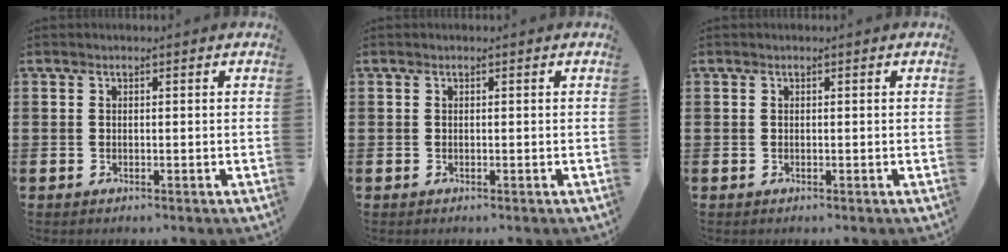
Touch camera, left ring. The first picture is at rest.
{"total": 0.0}
{"total": 0.0}